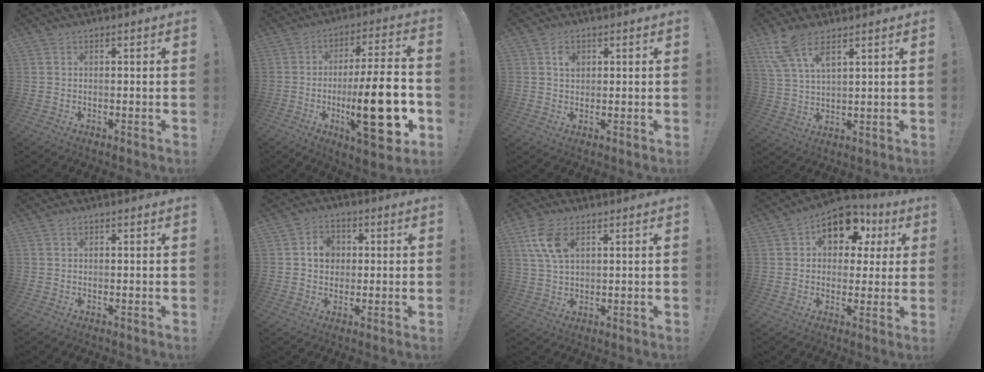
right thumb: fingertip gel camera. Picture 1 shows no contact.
{"total": 23.7, "force": [-5.3, 6.5, 22.2], "torque": [-0.341, 0.009, -0.081]}
{"total": 3.2, "force": [1.1, 2.4, 1.9], "torque": [-0.017, -0.003, 0.014]}
{"total": 9.6, "force": [6.5, 3.3, 6.2], "torque": [-0.119, -0.026, 0.123]}
{"total": 0.6, "force": [0.3, 0.4, 0.2], "torque": [0.001, -0.002, 0.005]}
{"total": 6.8, "force": [1.3, 5.8, 3.2], "torque": [-0.046, 0.003, 0.025]}
{"total": 9.2, "force": [4.0, 5.0, 6.6], "torque": [-0.134, -0.006, 0.076]}
{"total": 13.3, "force": [5.3, 9.2, 8.1], "torque": [-0.105, -0.017, 0.098]}